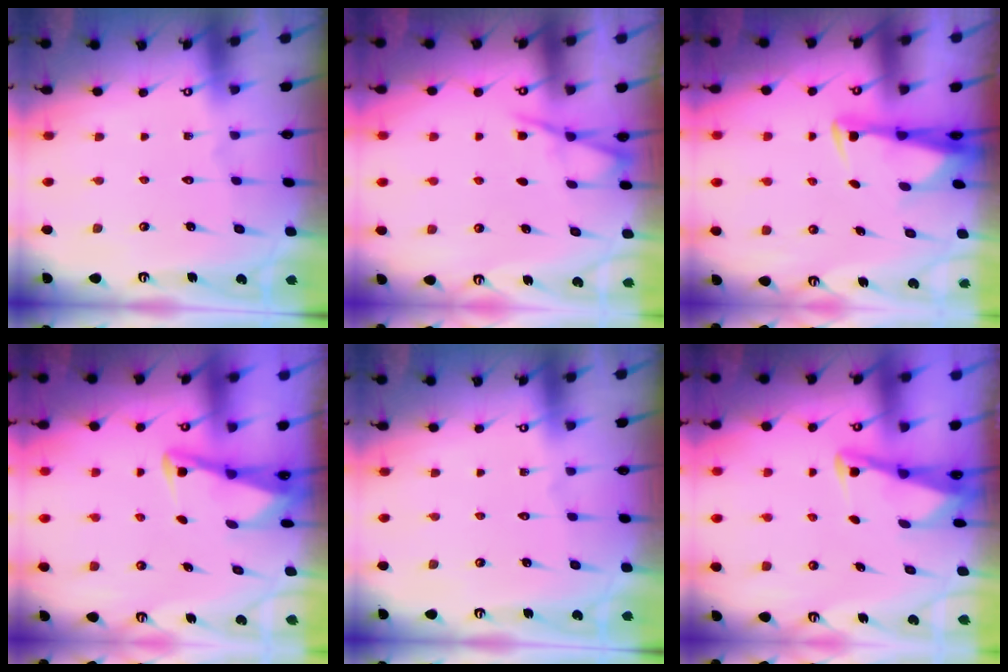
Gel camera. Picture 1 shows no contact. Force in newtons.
{"total": 4.3, "press": 4.2, "slide": 0.5}
{"total": 2.9, "press": 2.9, "slide": 0.6}
{"total": 2.9, "press": 2.8, "slide": 0.4}
{"total": 0.0}
{"total": 2.9, "press": 2.9, "slide": 0.4}